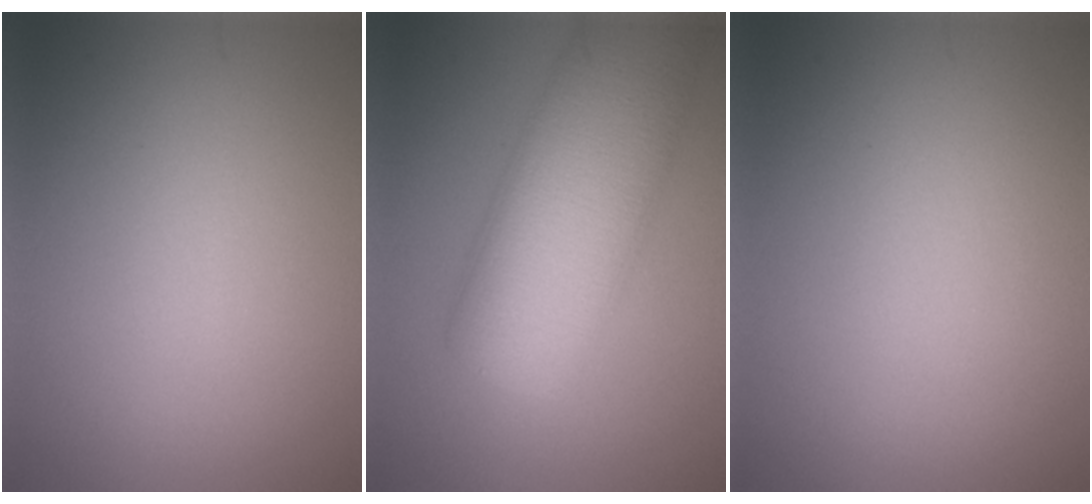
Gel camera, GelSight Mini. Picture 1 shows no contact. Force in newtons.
{"total": 11.1, "press": 11.1, "slide": 0.5}
{"total": 0.0}